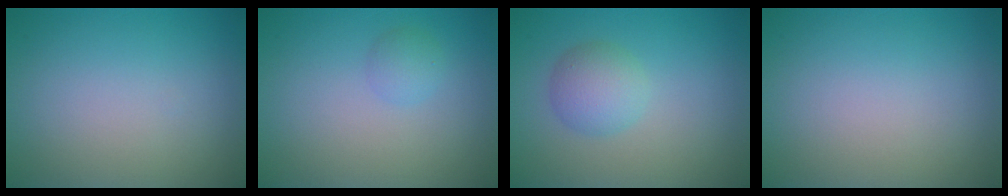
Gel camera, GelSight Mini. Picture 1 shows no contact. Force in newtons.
{"total": 1.2, "press": 1.2, "slide": 0.1}
{"total": 2.9, "press": 2.9, "slide": 0.1}
{"total": 0.0}